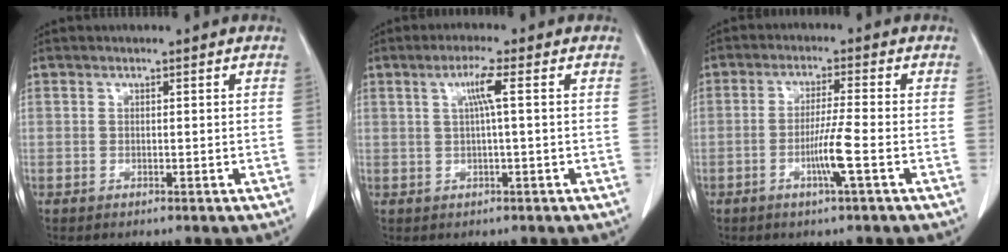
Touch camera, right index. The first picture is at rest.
{"total": 3.5, "force": [0.8, -0.5, 3.4], "torque": [-0.070, 0.006, 0.016]}
{"total": 5.1, "force": [-1.7, -0.8, 4.7], "torque": [-0.089, -0.007, -0.032]}